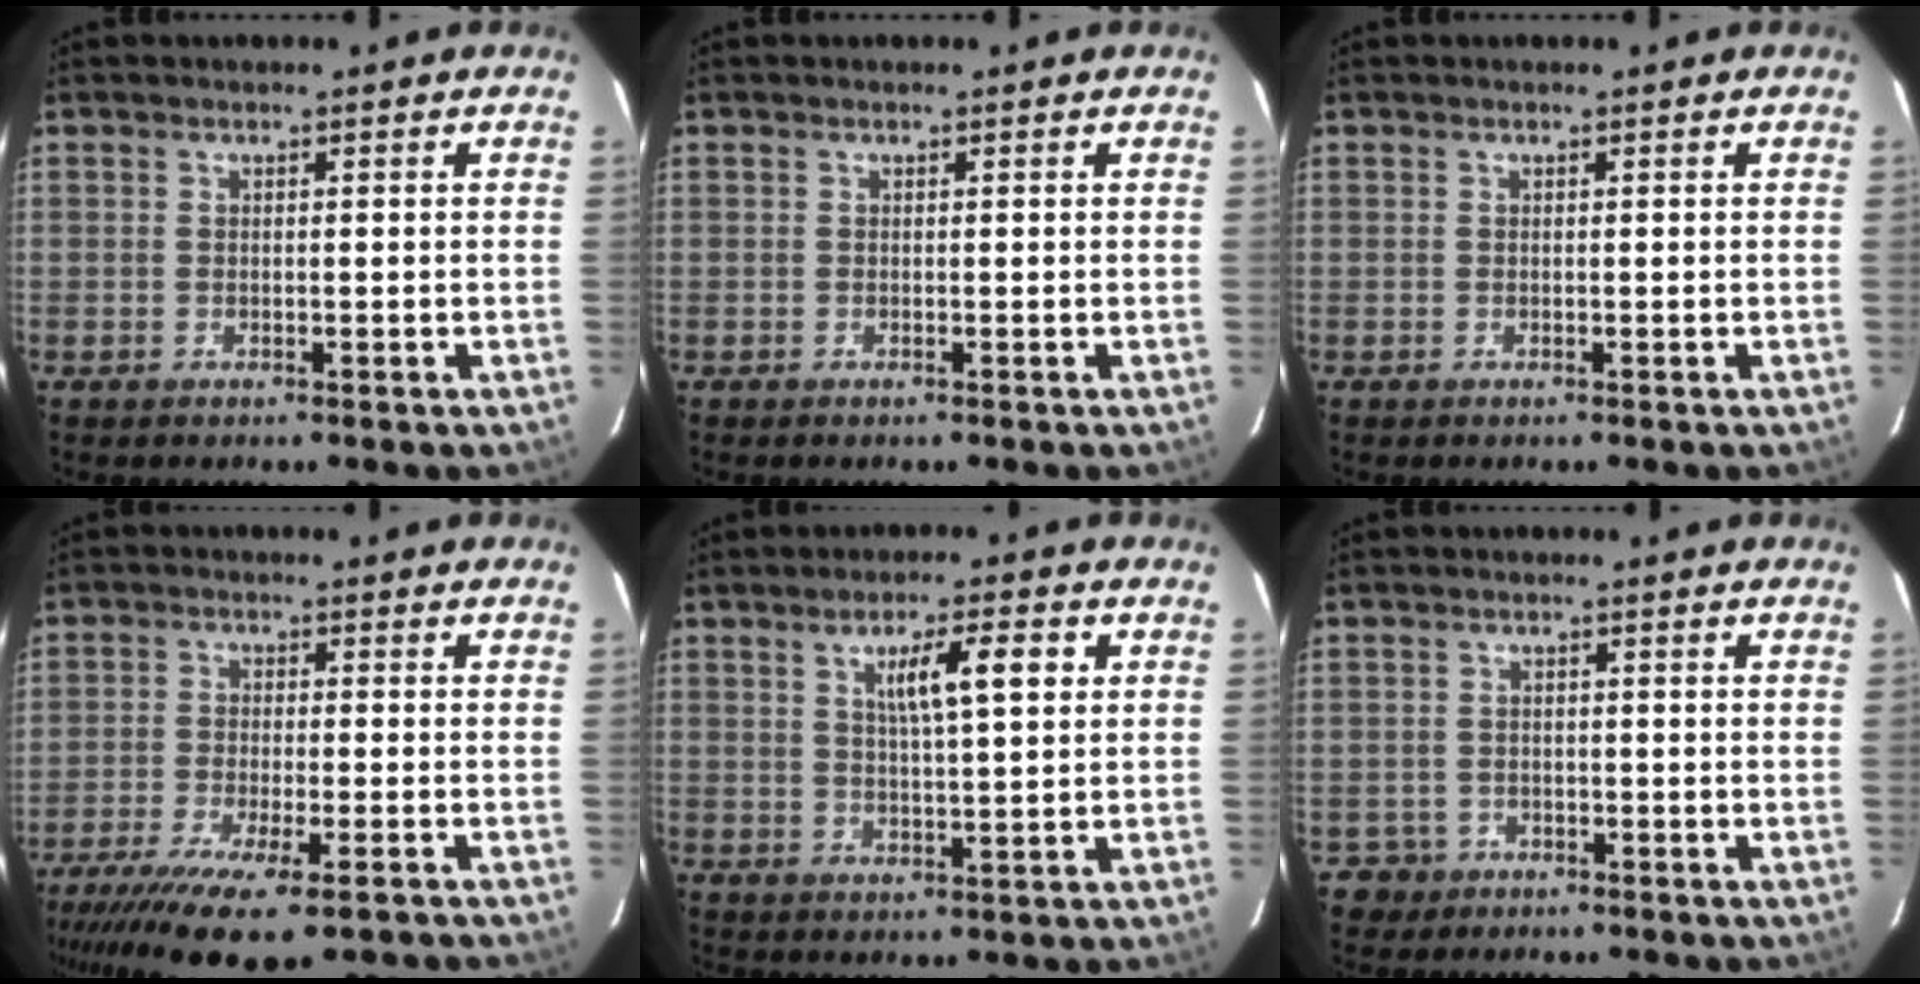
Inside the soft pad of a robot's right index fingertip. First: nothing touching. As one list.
[{"total": 0.0}, {"total": 0.0}, {"total": 15.9, "force": [-12.0, 2.4, 10.1], "torque": [-0.151, -0.038, -0.187]}, {"total": 7.0, "force": [2.5, 0.7, 6.5], "torque": [-0.113, 0.008, 0.042]}, {"total": 3.0, "force": [-1.4, 2.6, -0.7], "torque": [0.015, 0.013, -0.023]}]